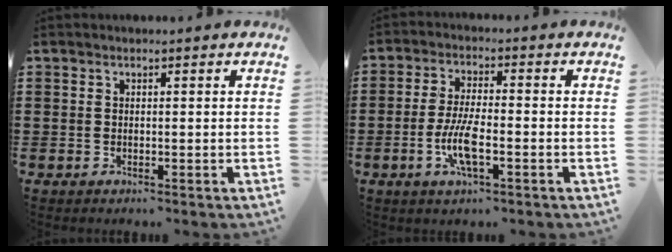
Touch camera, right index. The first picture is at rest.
{"total": 6.6, "force": [-2.2, 1.8, 6.0], "torque": [-0.133, -0.009, -0.045]}